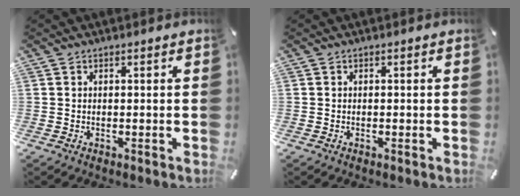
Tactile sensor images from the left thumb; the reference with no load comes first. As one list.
[{"total": 0.0}]